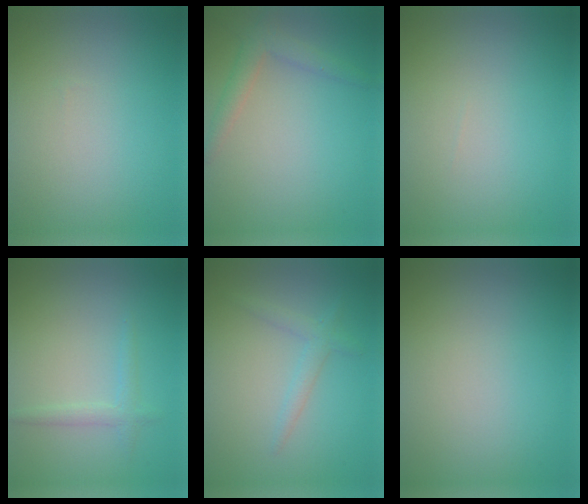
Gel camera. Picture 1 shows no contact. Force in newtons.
{"total": 2.3, "press": 2.3, "slide": 0.1}
{"total": 0.0}
{"total": 1.3, "press": 1.3, "slide": 0.0}
{"total": 1.7, "press": 1.7, "slide": 0.1}
{"total": 0.0}